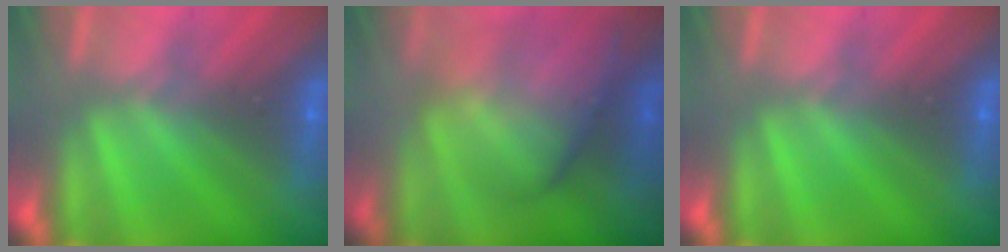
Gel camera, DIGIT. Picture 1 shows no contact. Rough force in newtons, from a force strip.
{"total": 8.5}
{"total": 0.0}